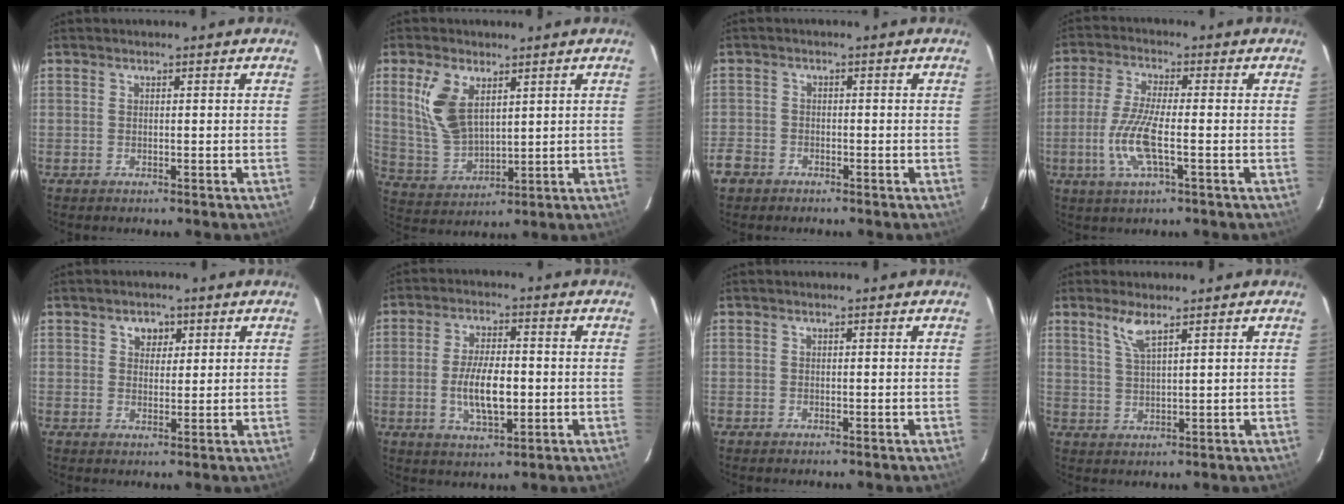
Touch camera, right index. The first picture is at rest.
{"total": 10.2, "force": [4.3, 5.7, 7.3], "torque": [-0.150, 0.006, 0.100]}
{"total": 4.7, "force": [-3.0, 3.5, 1.2], "torque": [-0.040, 0.004, -0.058]}
{"total": 8.9, "force": [-2.4, 1.7, 8.4], "torque": [-0.180, -0.006, -0.050]}
{"total": 3.0, "force": [1.6, 2.2, 1.3], "torque": [-0.012, 0.006, 0.026]}
{"total": 8.9, "force": [-1.4, 3.6, 7.9], "torque": [-0.153, -0.004, -0.021]}
{"total": 0.0}
{"total": 4.0, "force": [2.8, 0.3, 2.8], "torque": [-0.059, -0.001, 0.057]}